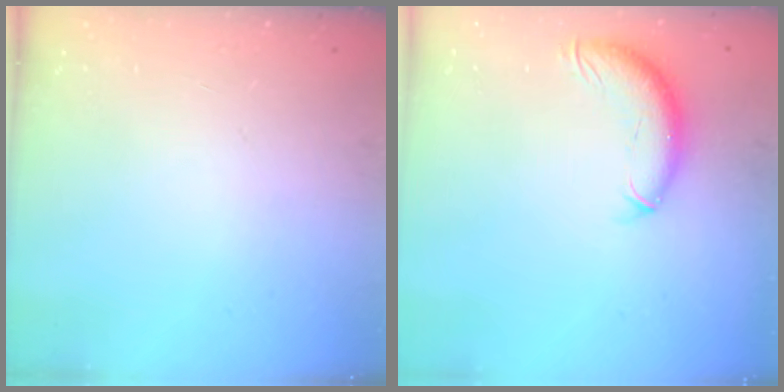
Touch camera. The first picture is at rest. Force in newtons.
{"total": 10.5, "press": 10.3, "slide": 2.0}